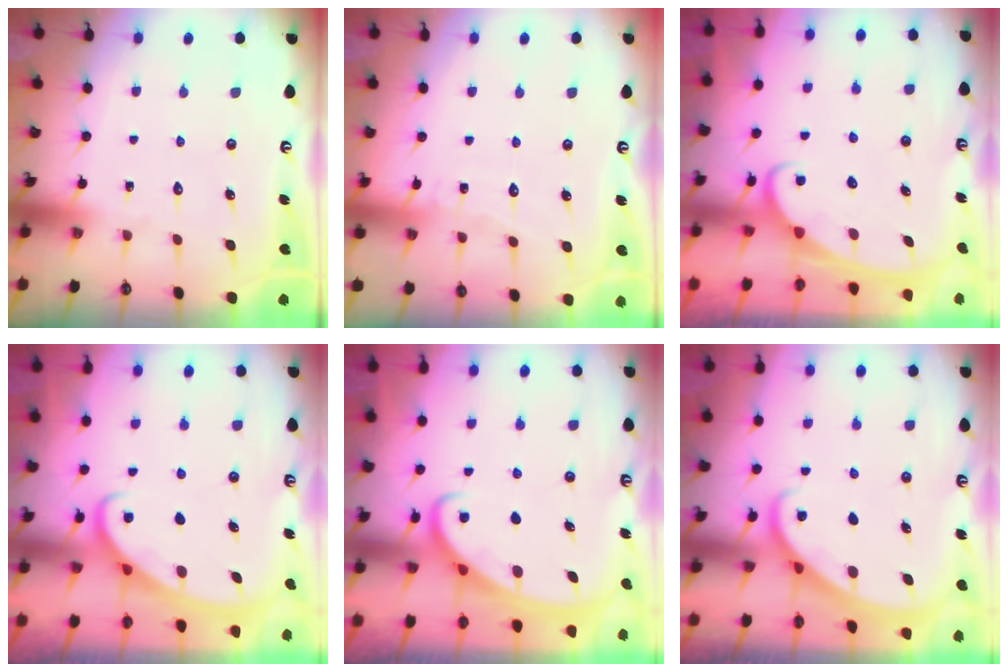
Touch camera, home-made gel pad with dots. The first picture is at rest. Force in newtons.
{"total": 5.5, "press": 5.5, "slide": 0.6}
{"total": 2.5, "press": 2.5, "slide": 0.3}
{"total": 3.0, "press": 2.9, "slide": 0.3}
{"total": 2.3, "press": 2.3, "slide": 0.3}
{"total": 1.8, "press": 1.8, "slide": 0.1}